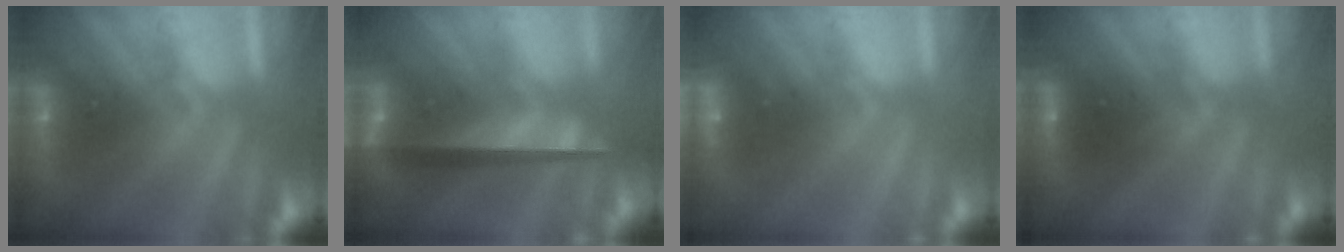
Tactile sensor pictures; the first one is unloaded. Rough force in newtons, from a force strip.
{"total": 7.8}
{"total": 1.5}
{"total": 2.8}